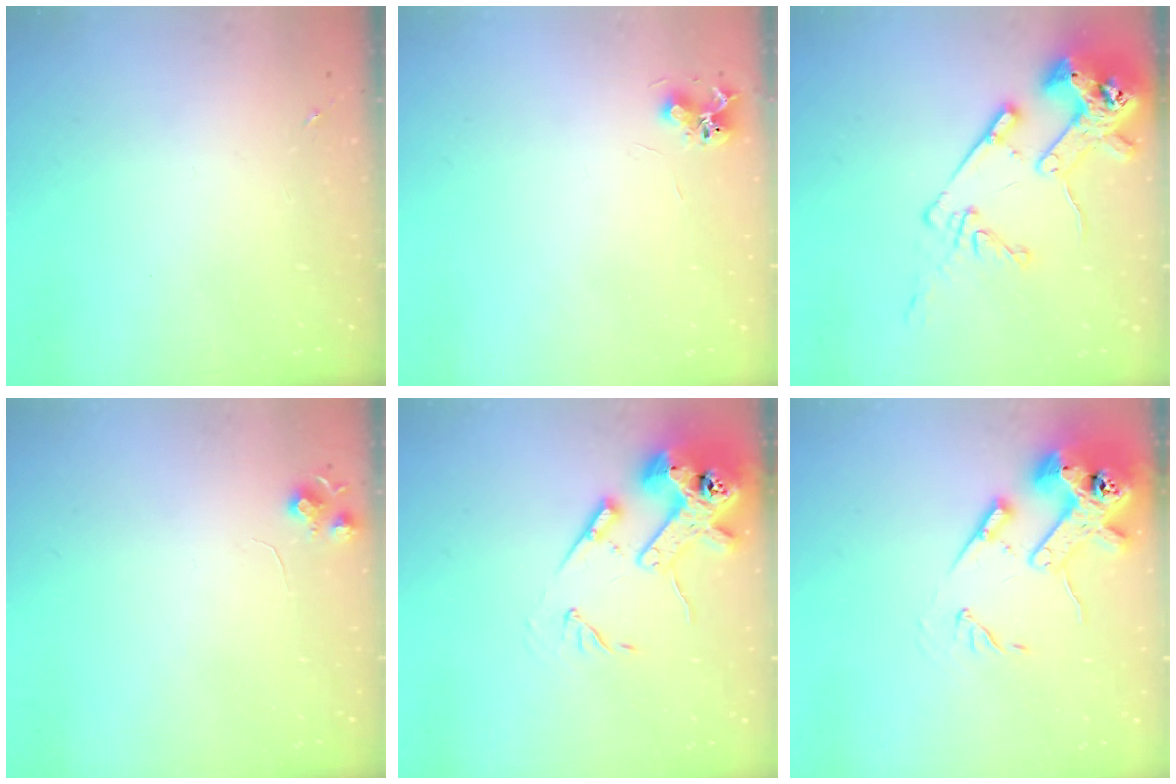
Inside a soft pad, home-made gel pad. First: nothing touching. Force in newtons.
{"total": 6.5, "press": 6.5, "slide": 0.8}
{"total": 16.9, "press": 16.8, "slide": 1.8}
{"total": 6.5, "press": 6.5, "slide": 0.8}
{"total": 15.7, "press": 15.5, "slide": 2.1}
{"total": 15.7, "press": 15.5, "slide": 2.1}